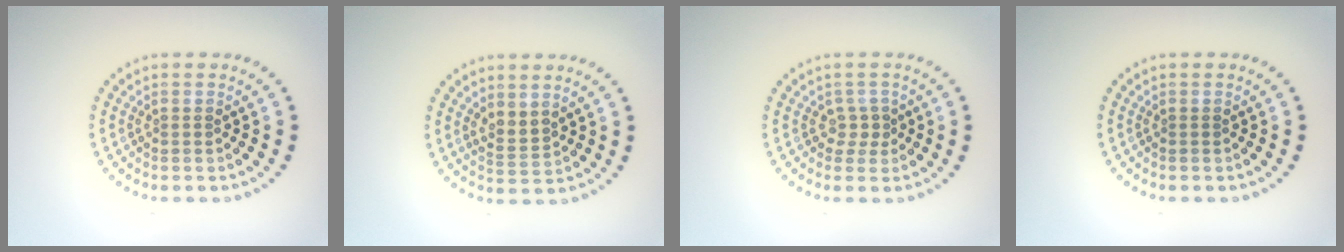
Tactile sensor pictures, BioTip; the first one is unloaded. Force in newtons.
{"total": 1.7, "press": 1.5, "slide": 0.9}
{"total": 1.4, "press": 1.1, "slide": 0.9}
{"total": 0.0}